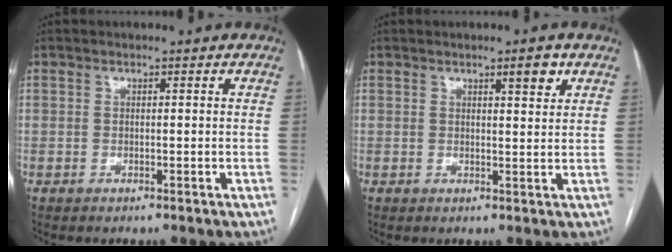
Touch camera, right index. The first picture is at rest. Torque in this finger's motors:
{"motor_torque": [0.24, 0.13, 0.06, 0.02]}